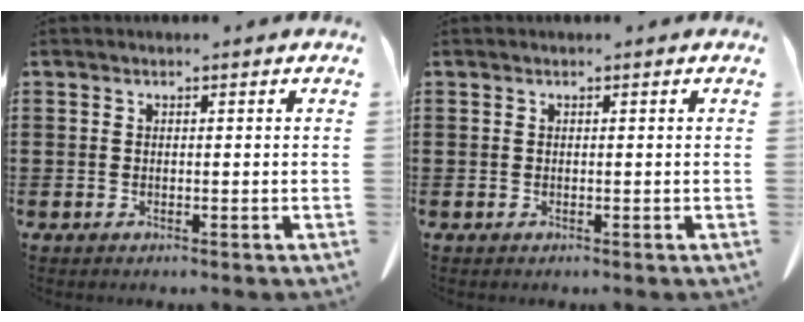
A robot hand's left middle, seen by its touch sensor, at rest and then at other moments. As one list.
[{"total": 0.0}]